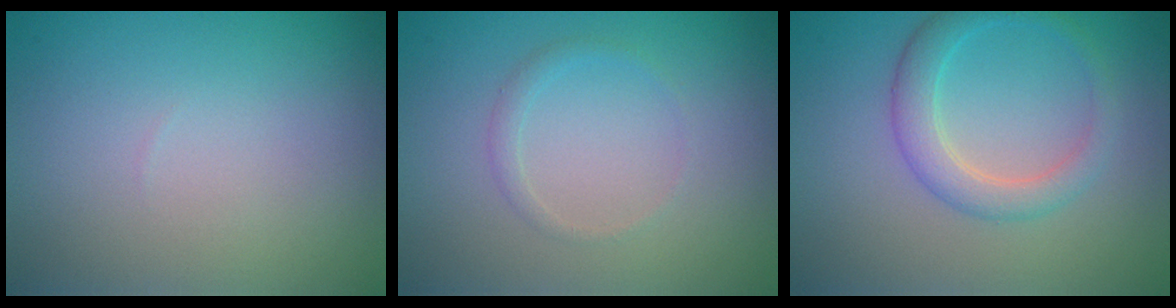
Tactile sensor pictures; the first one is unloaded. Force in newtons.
{"total": 0.9, "press": 0.9, "slide": 0.0}
{"total": 3.0, "press": 3.0, "slide": 0.2}